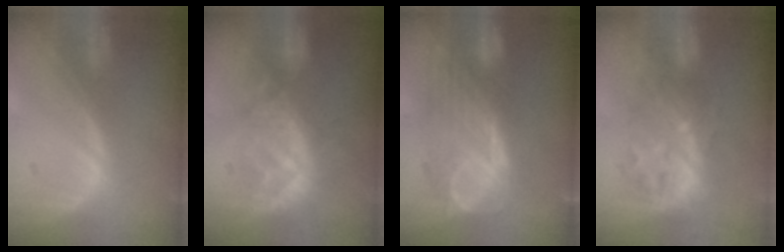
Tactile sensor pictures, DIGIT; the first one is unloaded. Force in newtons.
{"total": 9.3, "press": 8.1, "slide": 4.5}
{"total": 8.7, "press": 8.7, "slide": 0.8}
{"total": 9.0, "press": 8.0, "slide": 4.2}